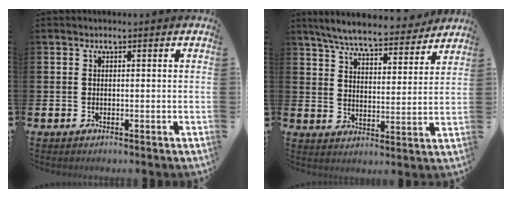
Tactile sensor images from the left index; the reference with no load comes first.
{"total": 7.1, "force": [6.6, 1.1, 2.4], "torque": [-0.068, -0.041, 0.114]}